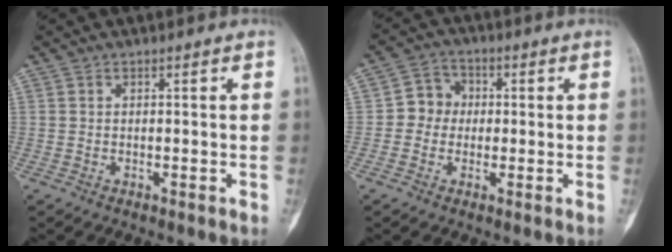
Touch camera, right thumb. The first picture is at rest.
{"total": 5.6, "force": [-0.2, 5.2, 2.1], "torque": [-0.006, 0.013, -0.016]}